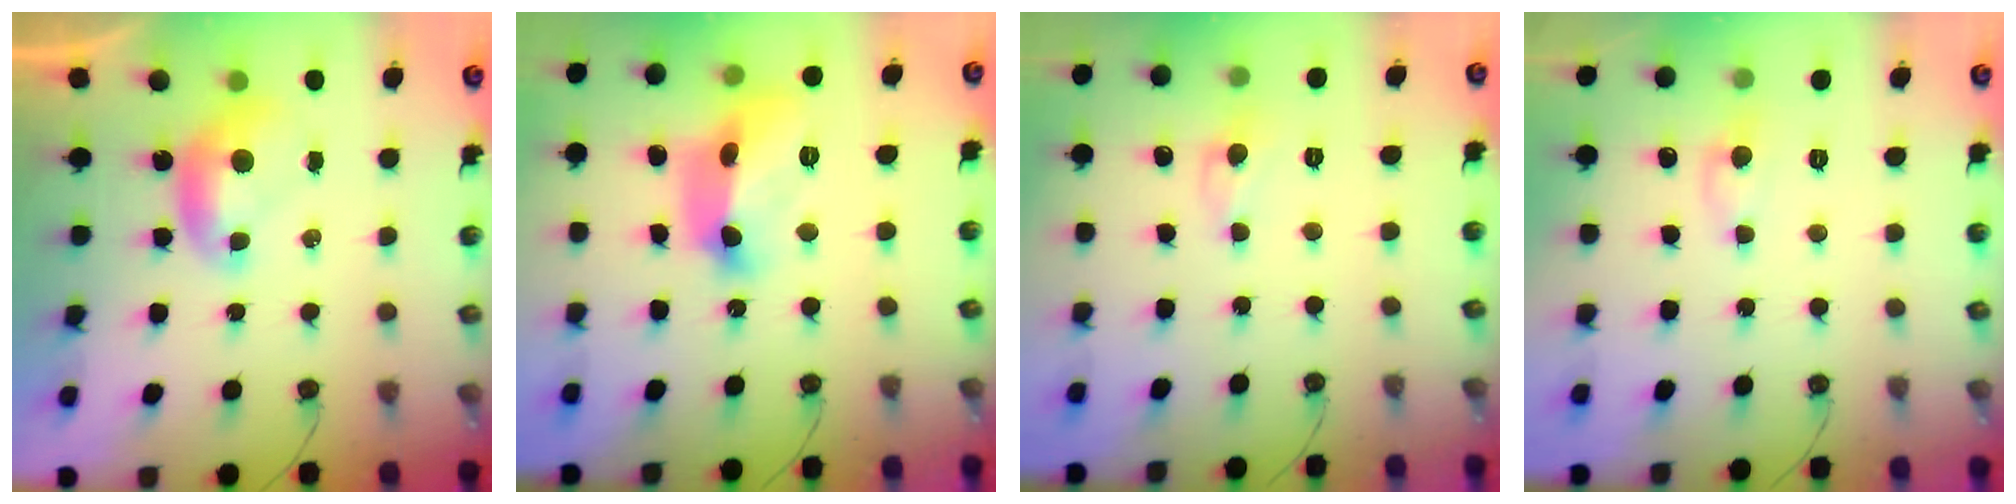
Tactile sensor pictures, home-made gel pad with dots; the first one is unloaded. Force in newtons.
{"total": 14.0, "press": 13.9, "slide": 0.9}
{"total": 0.0}
{"total": 1.9, "press": 1.8, "slide": 0.6}